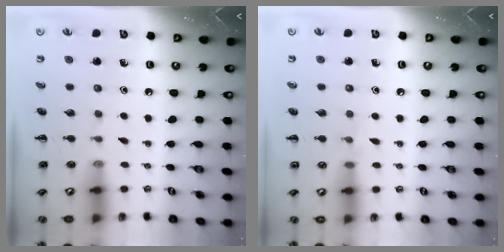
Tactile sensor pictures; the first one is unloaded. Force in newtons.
{"total": 4.4, "press": 4.2, "slide": 1.3}